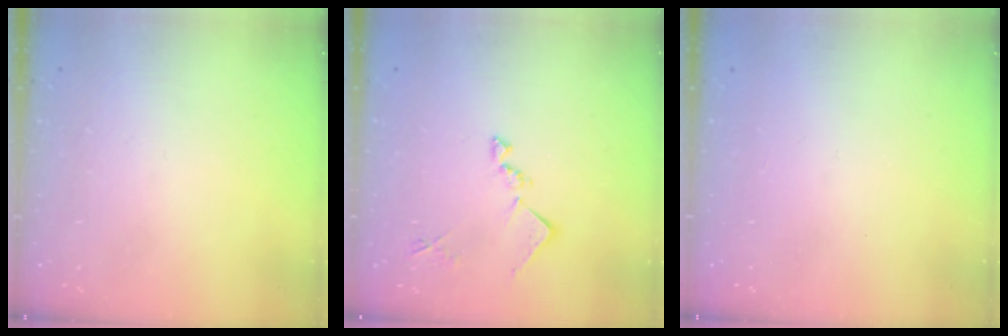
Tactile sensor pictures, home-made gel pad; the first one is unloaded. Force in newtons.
{"total": 11.1, "press": 11.1, "slide": 0.2}
{"total": 1.0, "press": 0.9, "slide": 0.3}